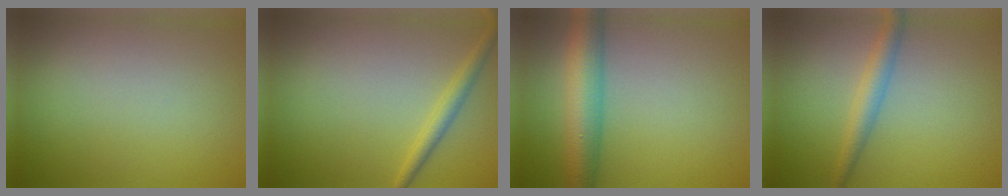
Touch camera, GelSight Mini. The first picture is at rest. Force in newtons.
{"total": 2.0, "press": 2.0, "slide": 0.1}
{"total": 5.9, "press": 5.9, "slide": 0.2}
{"total": 2.6, "press": 2.6, "slide": 0.1}